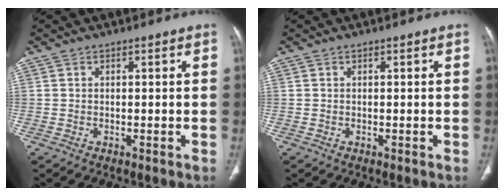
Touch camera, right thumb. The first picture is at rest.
{"total": 0.0}